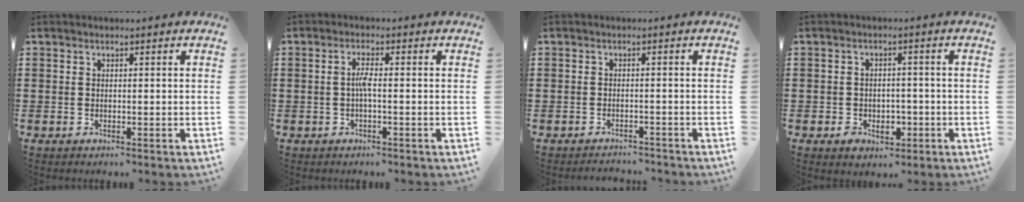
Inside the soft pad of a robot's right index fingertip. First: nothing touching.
{"total": 2.4, "force": [-0.5, 0.3, 2.4], "torque": [-0.053, -0.001, -0.013]}
{"total": 1.9, "force": [-1.8, 0.4, -0.3], "torque": [-0.001, 0.004, -0.043]}
{"total": 2.9, "force": [-1.3, 2.3, 1.2], "torque": [-0.028, 0.002, -0.029]}